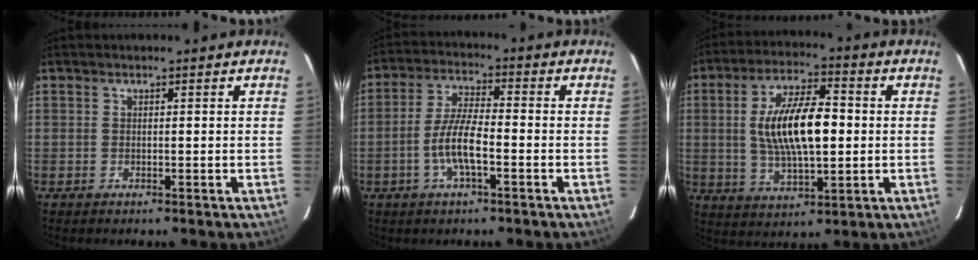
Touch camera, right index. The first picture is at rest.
{"total": 7.7, "force": [-2.8, 1.9, 6.9], "torque": [-0.142, 0.003, -0.054]}
{"total": 14.4, "force": [0.6, 5.7, 13.2], "torque": [-0.247, 0.006, 0.015]}